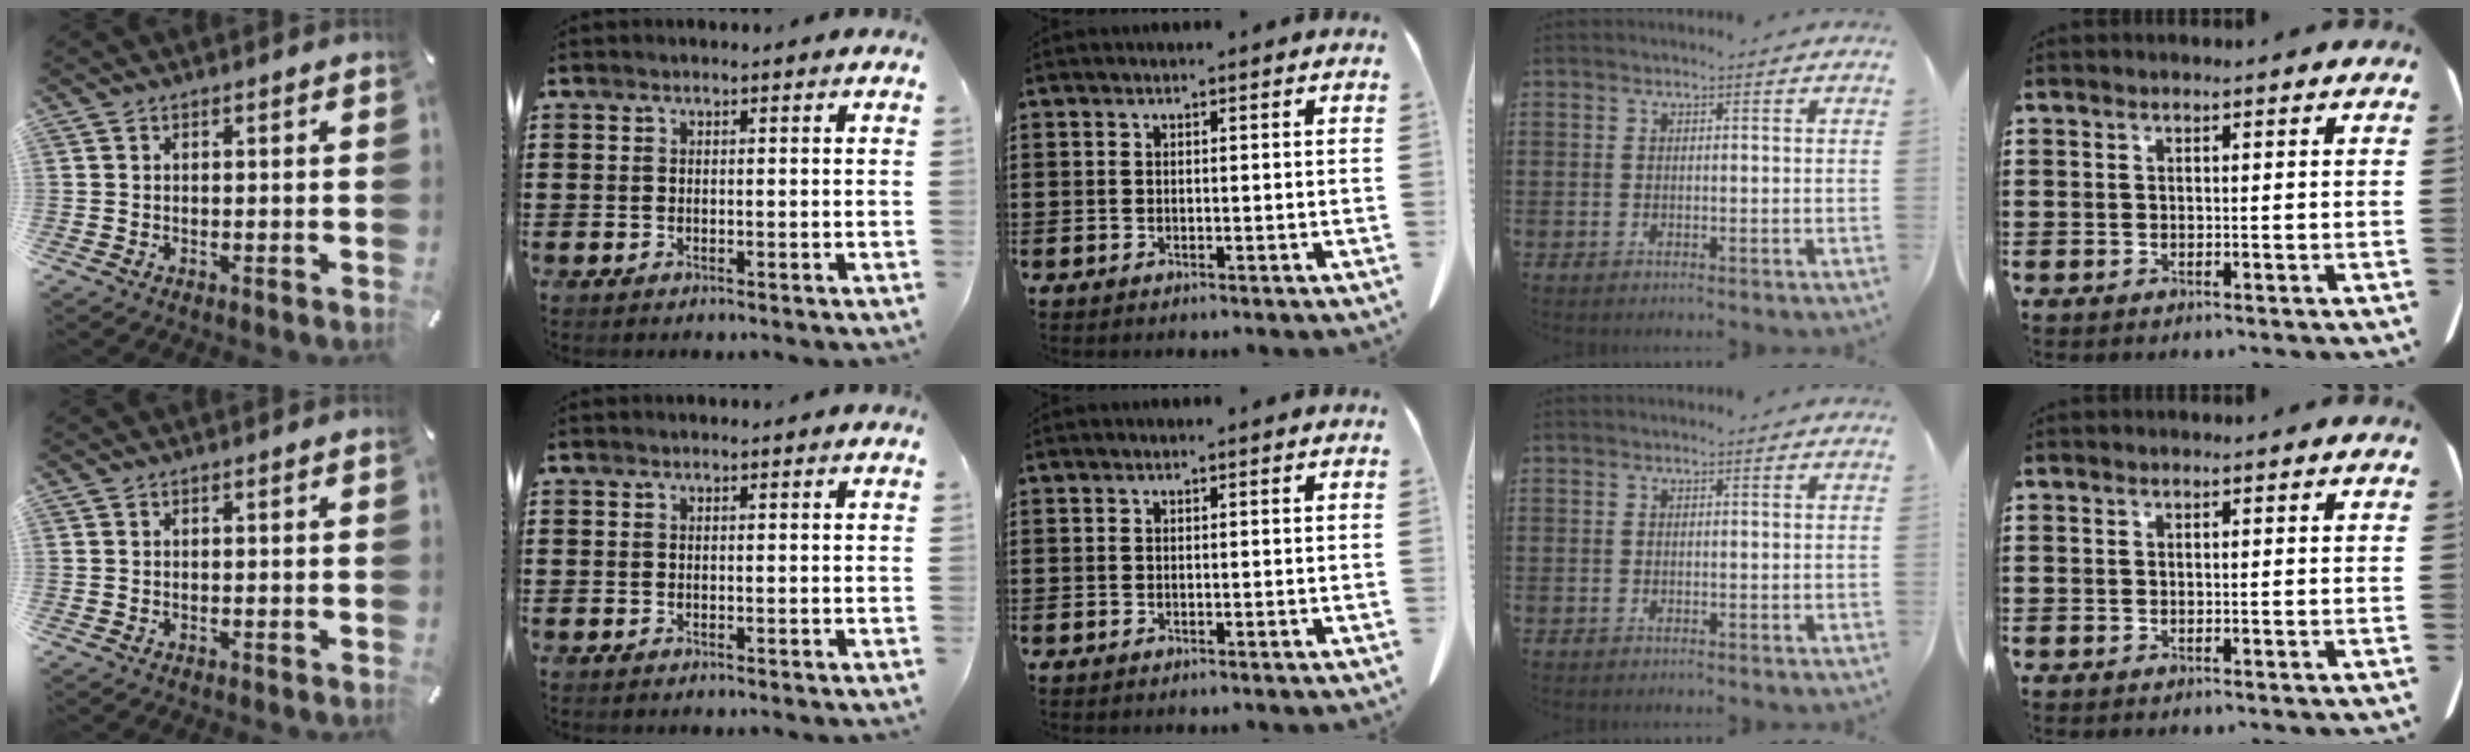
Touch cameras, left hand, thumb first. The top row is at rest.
{}